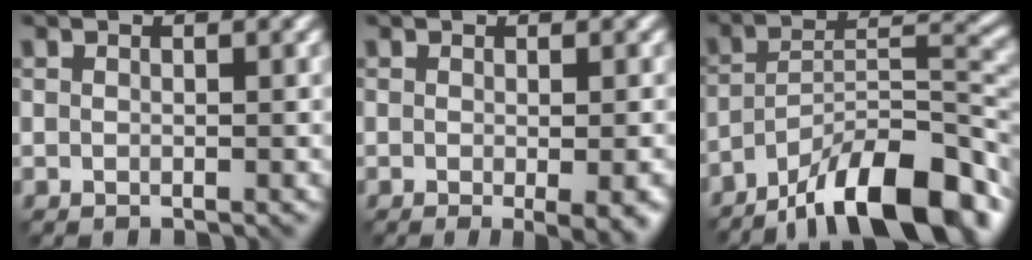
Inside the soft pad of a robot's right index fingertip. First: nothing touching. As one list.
[{"total": 3.4, "force": [-1.0, 0.6, 3.2], "torque": [-0.042, -0.009, -0.010]}, {"total": 14.1, "force": [-10.0, 4.0, 9.0], "torque": [-0.138, 0.017, -0.175]}]